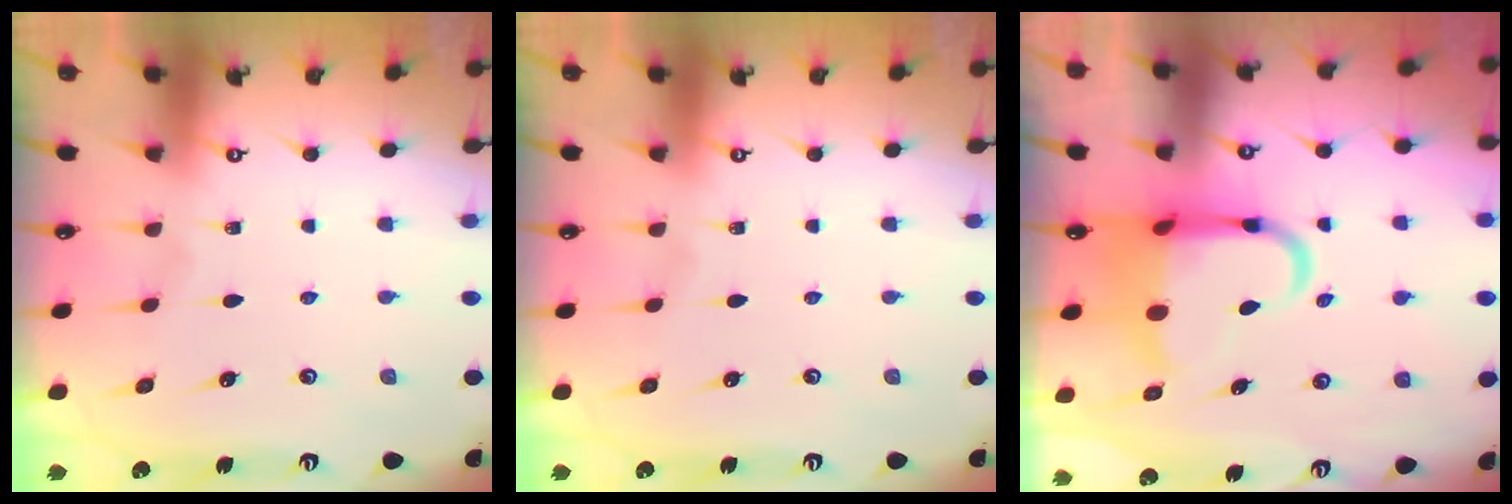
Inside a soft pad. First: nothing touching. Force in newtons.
{"total": 0.0}
{"total": 9.5, "press": 9.3, "slide": 1.7}